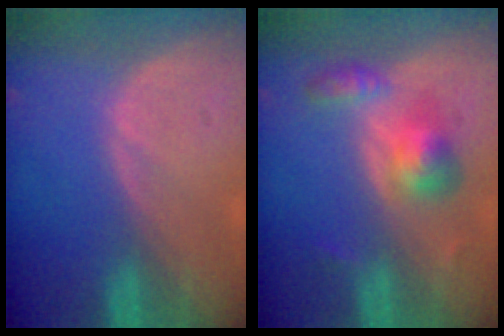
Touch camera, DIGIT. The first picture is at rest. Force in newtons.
{"total": 5.5, "press": 5.3, "slide": 1.5}